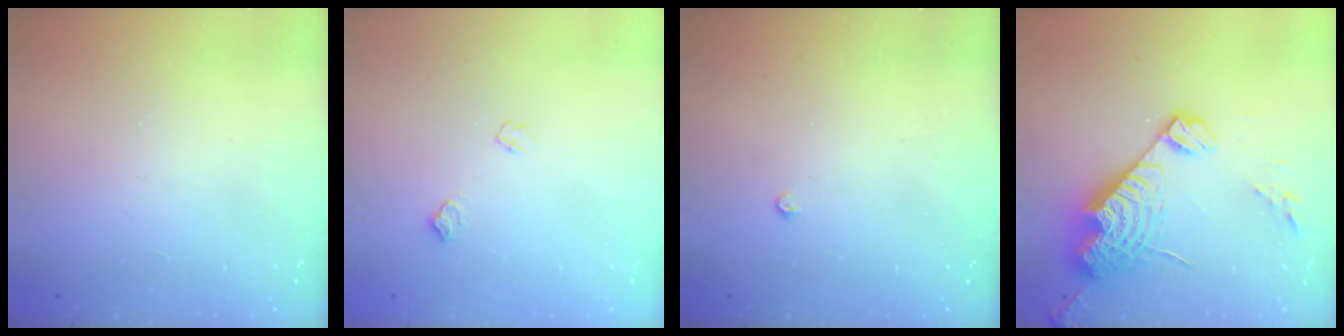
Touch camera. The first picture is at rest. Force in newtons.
{"total": 6.9, "press": 6.8, "slide": 0.8}
{"total": 2.3, "press": 2.3, "slide": 0.4}
{"total": 18.1, "press": 18.0, "slide": 1.8}